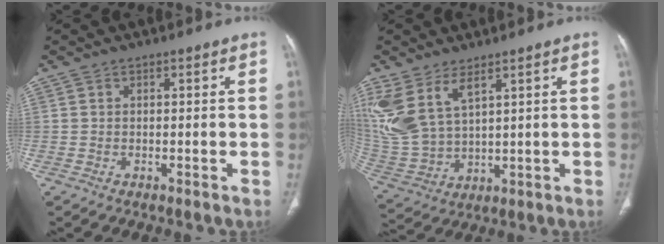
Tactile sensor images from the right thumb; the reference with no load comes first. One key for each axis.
{"total": 14.0, "fx": 6.8, "fy": 7.6, "fz": 9.6, "tx": -0.219, "ty": -0.020, "tz": 0.158}